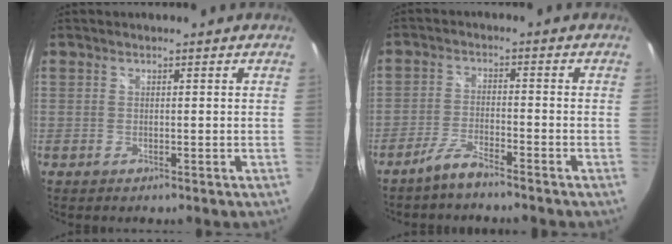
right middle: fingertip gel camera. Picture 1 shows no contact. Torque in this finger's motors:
{"motor_torque": [0.50, -0.62, 0.24, 0.03]}